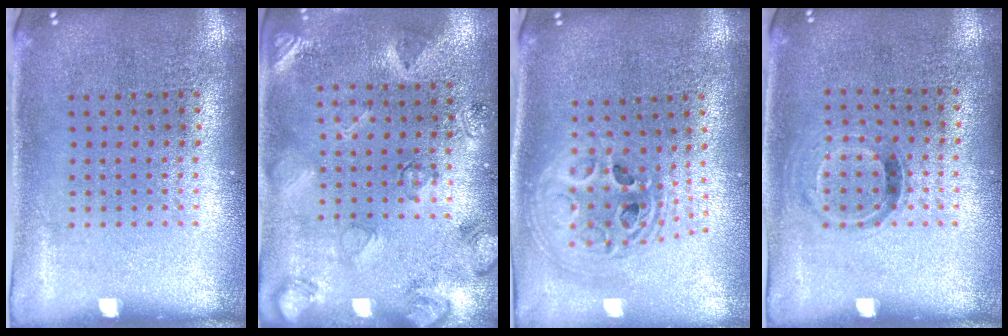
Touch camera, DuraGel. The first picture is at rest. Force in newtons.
{"total": 2.5, "press": 1.8, "slide": 1.8}
{"total": 2.4, "press": 1.8, "slide": 1.5}
{"total": 0.9, "press": 0.7, "slide": 0.6}